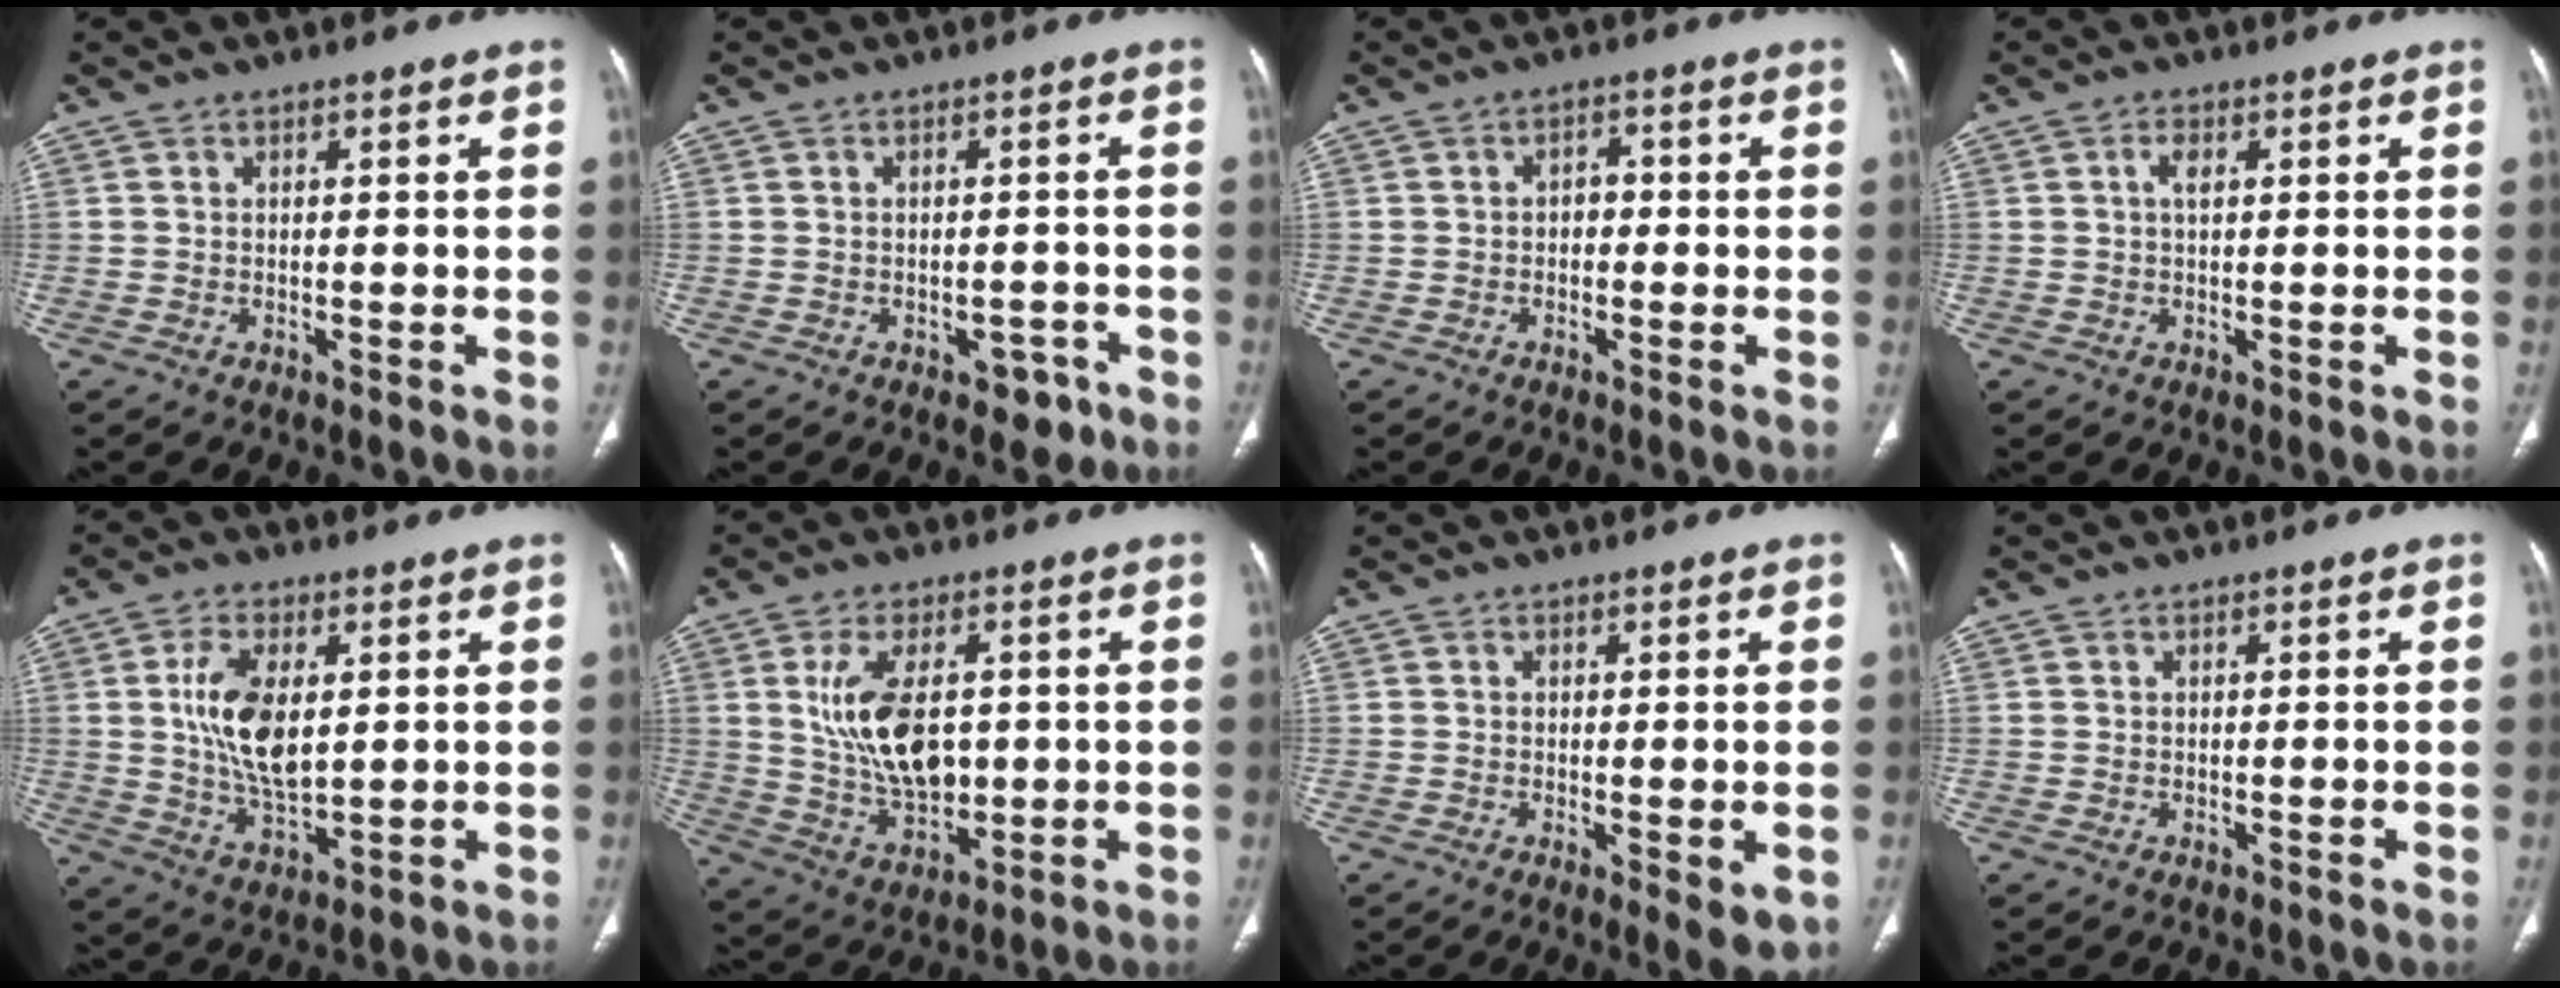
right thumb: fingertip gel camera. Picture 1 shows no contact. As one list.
[{"total": 6.3, "force": [-3.9, 3.7, 3.4], "torque": [-0.008, 0.034, -0.046]}, {"total": 2.3, "force": [-0.4, 1.7, 1.5], "torque": [-0.005, 0.012, -0.013]}, {"total": 2.2, "force": [0.6, 1.1, 1.8], "torque": [-0.032, 0.000, 0.008]}, {"total": 11.6, "force": [2.0, 6.0, 9.8], "torque": [-0.178, -0.014, 0.041]}, {"total": 13.2, "force": [1.7, 7.6, 10.7], "torque": [-0.177, -0.011, 0.042]}, {"total": 4.6, "force": [-1.0, 1.4, 4.3], "torque": [-0.063, -0.016, -0.013]}, {"total": 0.0}]